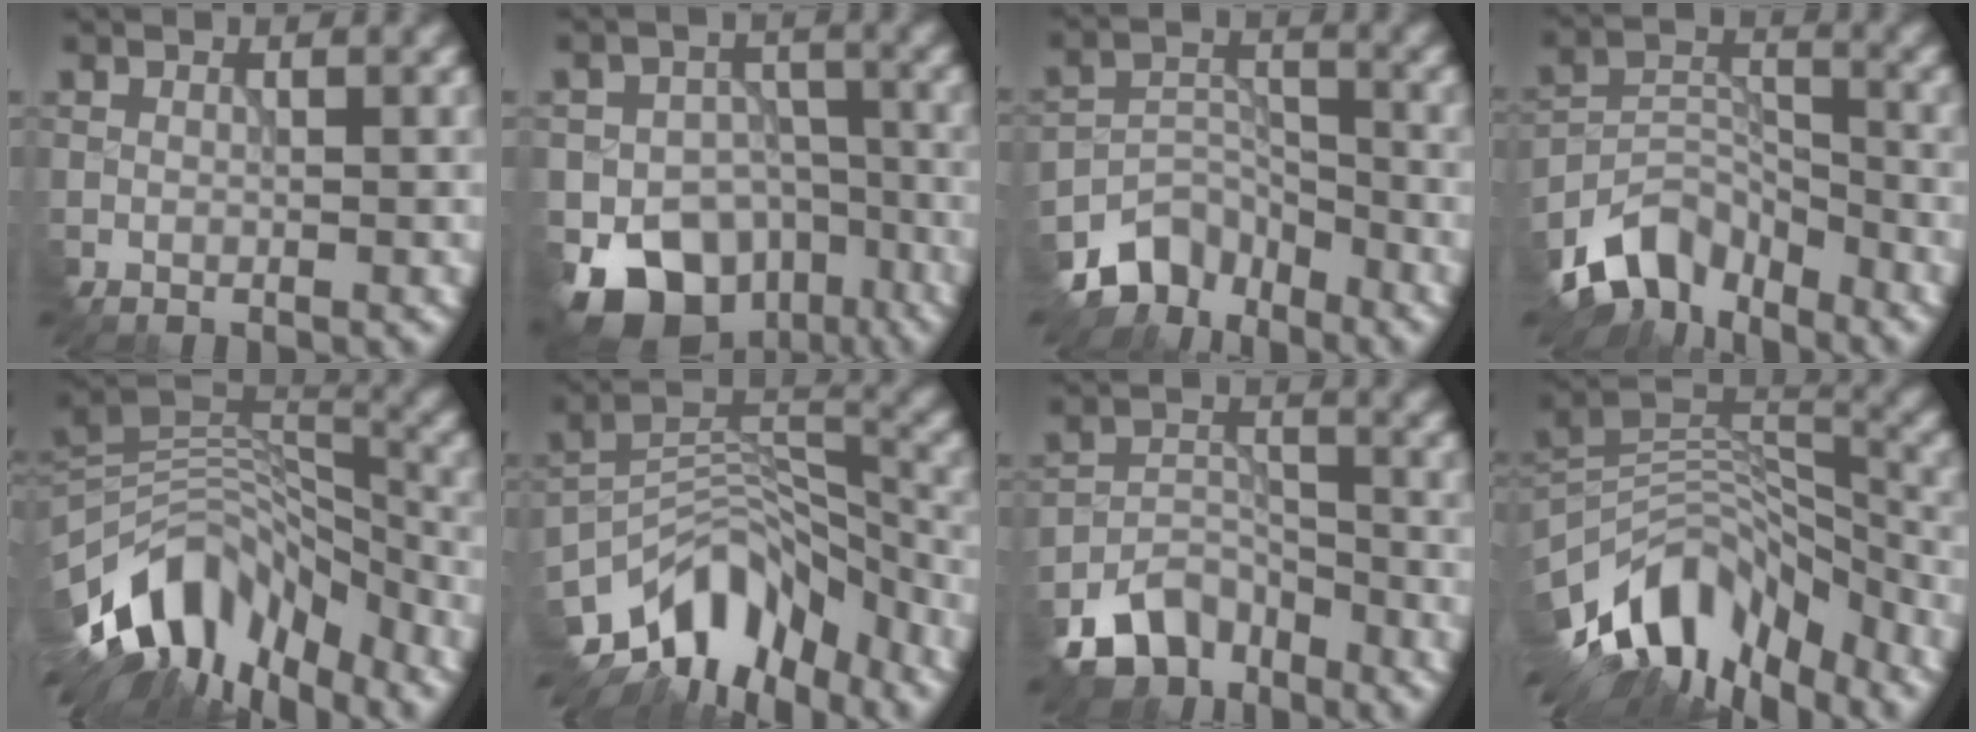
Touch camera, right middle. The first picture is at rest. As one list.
[{"total": 9.2, "force": [-5.6, 6.3, 3.8], "torque": [-0.048, -0.014, -0.086]}, {"total": 5.5, "force": [-4.6, 2.7, 1.2], "torque": [-0.015, -0.006, -0.088]}, {"total": 6.8, "force": [-5.3, 3.5, 2.4], "torque": [-0.039, -0.003, -0.110]}, {"total": 11.7, "force": [-7.2, 6.3, 6.8], "torque": [-0.119, 0.016, -0.134]}, {"total": 10.0, "force": [-7.4, 4.9, 4.6], "torque": [-0.063, 0.008, -0.147]}, {"total": 6.1, "force": [-4.8, 3.2, 1.8], "torque": [-0.030, -0.007, -0.092]}, {"total": 11.7, "force": [-8.4, 5.3, 6.3], "torque": [-0.109, 0.013, -0.157]}]